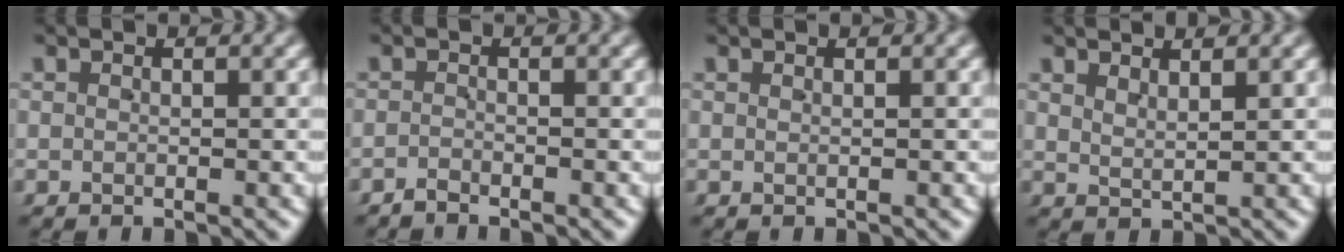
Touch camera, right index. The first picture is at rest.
{"total": 1.4, "force": [-1.4, -0.2, -0.2], "torque": [0.003, 0.005, -0.031]}
{"total": 0.0}
{"total": 2.0, "force": [2.0, -0.2, 0.3], "torque": [-0.005, 0.005, 0.040]}